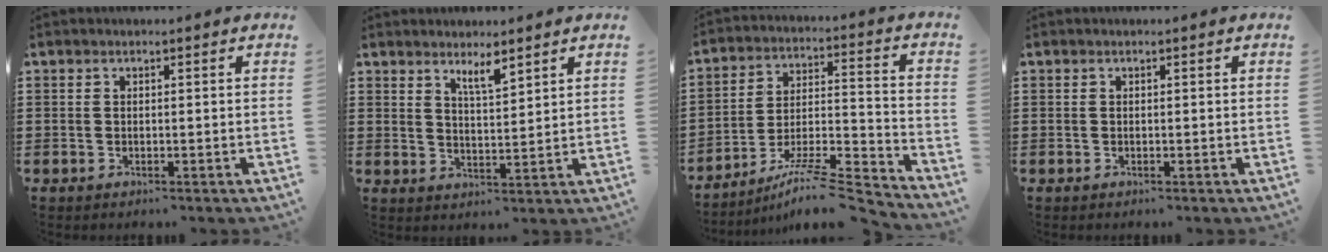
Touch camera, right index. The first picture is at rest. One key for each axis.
{"total": 3.7, "fx": 3.0, "fy": 0.6, "fz": 2.0, "tx": -0.028, "ty": -0.006, "tz": 0.050}
{"total": 9.2, "fx": -7.7, "fy": 0.4, "fz": 5.0, "tx": -0.072, "ty": 0.002, "tz": -0.151}
{"total": 0.0}